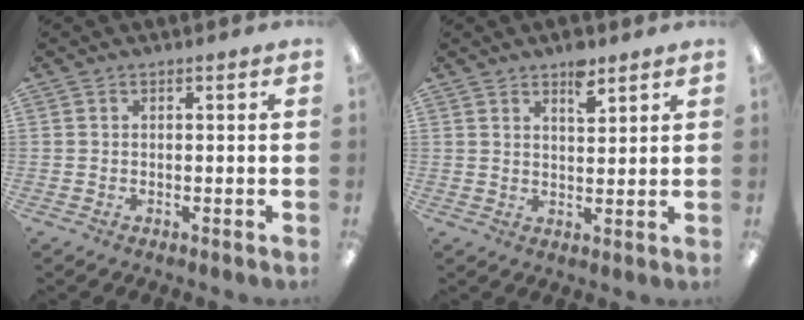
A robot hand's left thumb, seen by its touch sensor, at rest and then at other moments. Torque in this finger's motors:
{"motor_torque": [0.82, 0.30, 0.89, -0.49, 0.03]}